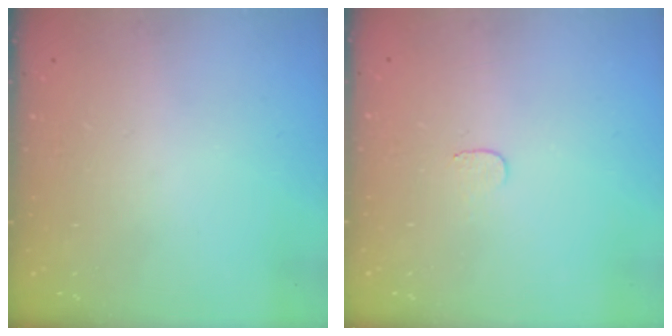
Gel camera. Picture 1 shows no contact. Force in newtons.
{"total": 3.4, "press": 3.4, "slide": 0.2}